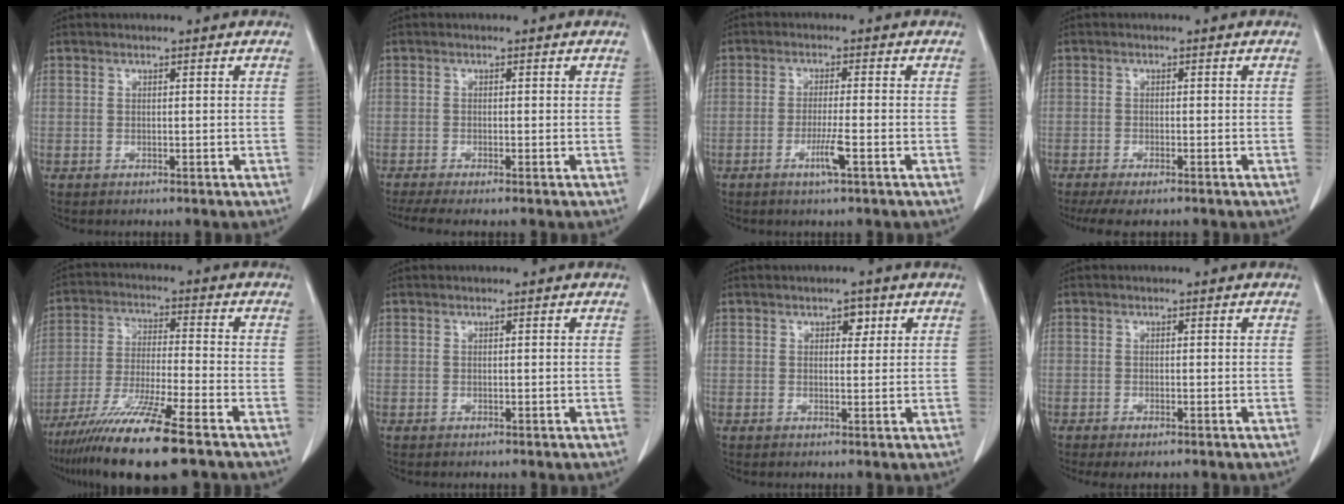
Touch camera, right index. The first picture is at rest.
{"total": 3.8, "force": [-3.0, 0.1, 2.3], "torque": [-0.039, -0.010, -0.055]}
{"total": 3.8, "force": [-1.7, -0.3, 3.4], "torque": [-0.067, -0.008, -0.034]}
{"total": 5.7, "force": [-4.6, 1.1, 3.2], "torque": [-0.046, -0.011, -0.073]}
{"total": 13.6, "force": [-9.5, -0.2, 9.7], "torque": [-0.192, -0.043, -0.171]}
{"total": 0.0}
{"total": 1.9, "force": [0.9, 1.2, 1.2], "torque": [-0.013, 0.003, 0.012]}
{"total": 1.9, "force": [-1.3, 0.5, 1.3], "torque": [-0.020, -0.005, -0.018]}